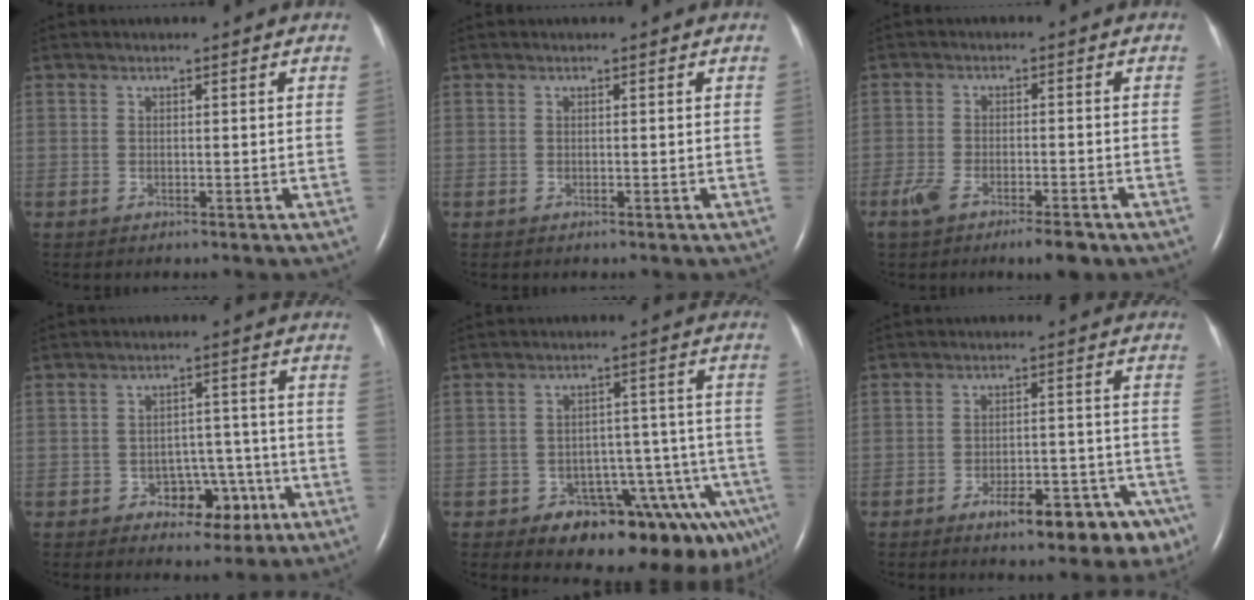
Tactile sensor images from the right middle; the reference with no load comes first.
{"total": 0.0}
{"total": 6.1, "force": [-4.1, 1.4, 4.2], "torque": [-0.080, -0.008, -0.067]}
{"total": 6.1, "force": [-3.0, 4.0, 3.5], "torque": [-0.042, 0.022, -0.036]}
{"total": 14.8, "force": [-9.4, 5.4, 10.0], "torque": [-0.048, 0.054, -0.117]}
{"total": 11.1, "force": [-7.1, 3.7, 7.7], "torque": [-0.087, 0.019, -0.095]}